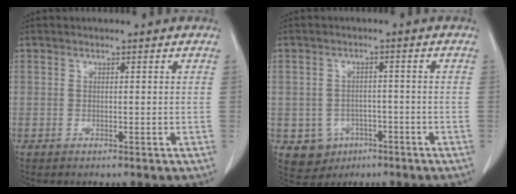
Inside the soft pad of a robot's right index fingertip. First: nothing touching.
{"total": 5.2, "force": [-2.0, 4.7, 1.0], "torque": [-0.010, 0.009, -0.019]}